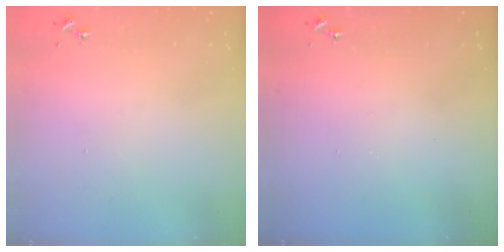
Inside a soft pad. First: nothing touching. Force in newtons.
{"total": 0.0}